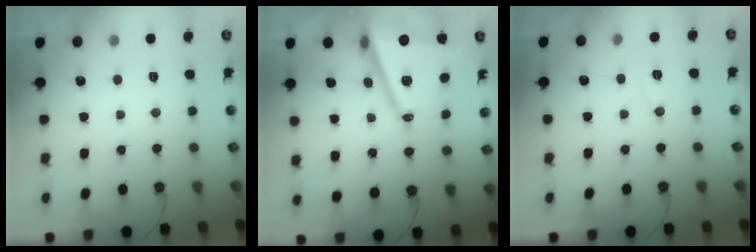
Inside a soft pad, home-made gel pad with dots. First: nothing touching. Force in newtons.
{"total": 13.6, "press": 13.0, "slide": 4.1}
{"total": 6.5, "press": 5.8, "slide": 3.0}